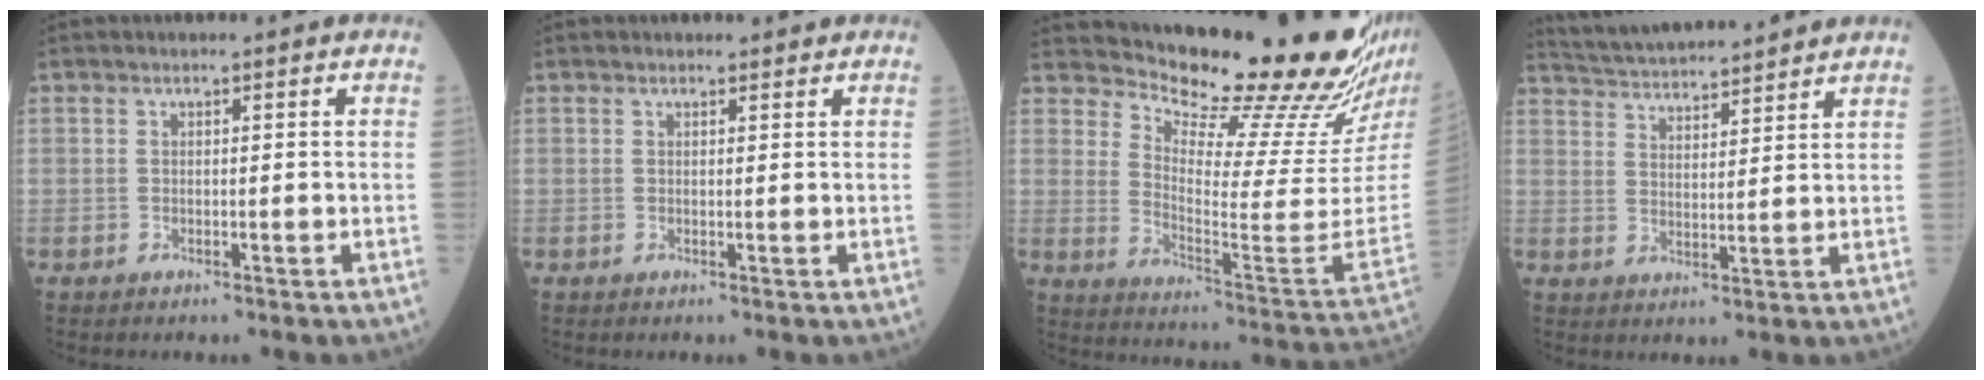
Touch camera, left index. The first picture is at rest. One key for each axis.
{"total": 1.5, "fx": 1.4, "fy": 0.6, "fz": 0.4, "tx": -0.008, "ty": 0.001, "tz": 0.012}
{"total": 23.3, "fx": 20.8, "fy": 0.8, "fz": 10.6, "tx": -0.177, "ty": -0.121, "tz": 0.276}
{"total": 13.2, "fx": 12.4, "fy": 1.3, "fz": 4.3, "tx": -0.085, "ty": 0.020, "tz": 0.196}